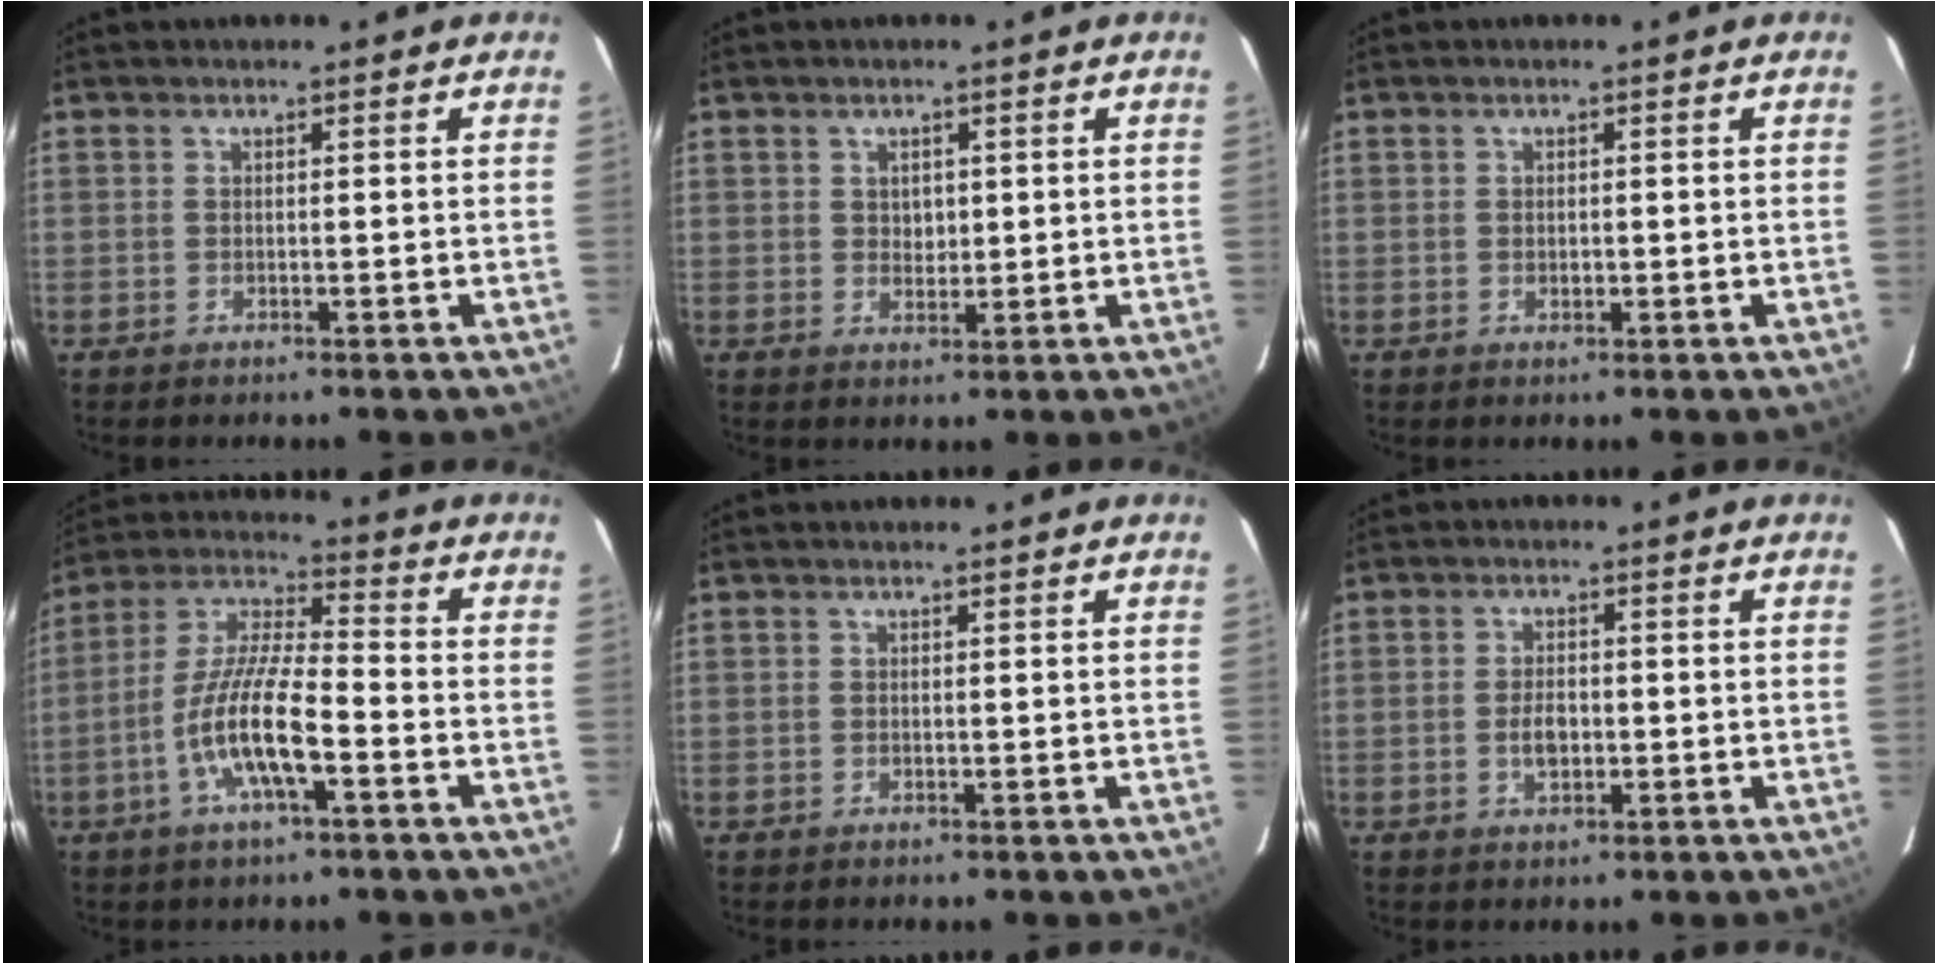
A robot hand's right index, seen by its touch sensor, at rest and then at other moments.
{"total": 2.4, "force": [0.6, 2.0, 1.1], "torque": [-0.013, 0.004, 0.011]}
{"total": 1.0, "force": [-0.1, 0.8, 0.5], "torque": [-0.006, 0.000, -0.001]}
{"total": 12.3, "force": [-4.9, 2.6, 11.0], "torque": [-0.227, -0.004, -0.095]}
{"total": 0.0}
{"total": 3.6, "force": [-0.8, 2.2, 2.7], "torque": [-0.051, 0.002, -0.011]}